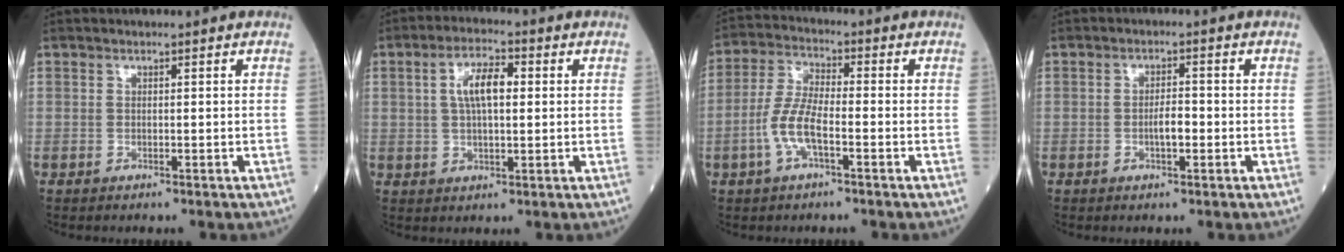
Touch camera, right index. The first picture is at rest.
{"total": 6.5, "force": [1.4, 2.1, 6.0], "torque": [-0.118, 0.014, 0.027]}
{"total": 6.9, "force": [-2.3, 1.9, 6.2], "torque": [-0.140, 0.005, -0.047]}
{"total": 2.6, "force": [-0.6, 0.7, 2.4], "torque": [-0.044, 0.004, -0.008]}